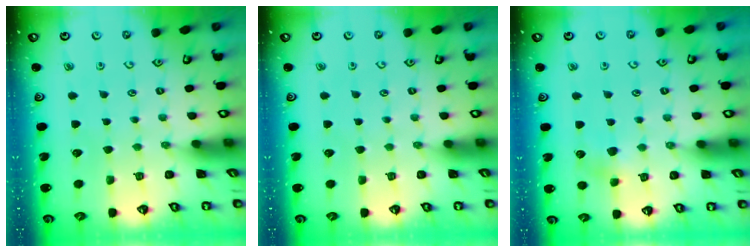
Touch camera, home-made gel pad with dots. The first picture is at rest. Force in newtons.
{"total": 0.0}
{"total": 4.8, "press": 4.7, "slide": 0.5}